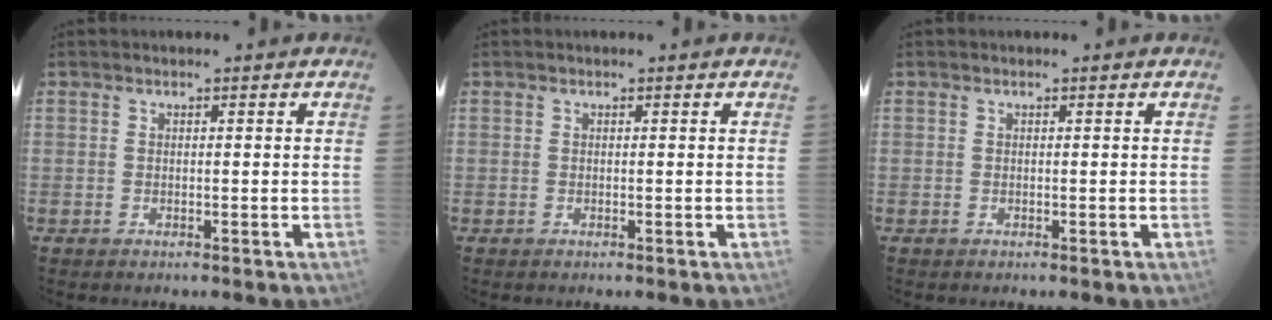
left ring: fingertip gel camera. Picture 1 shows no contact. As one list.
[{"total": 0.0}, {"total": 0.0}]